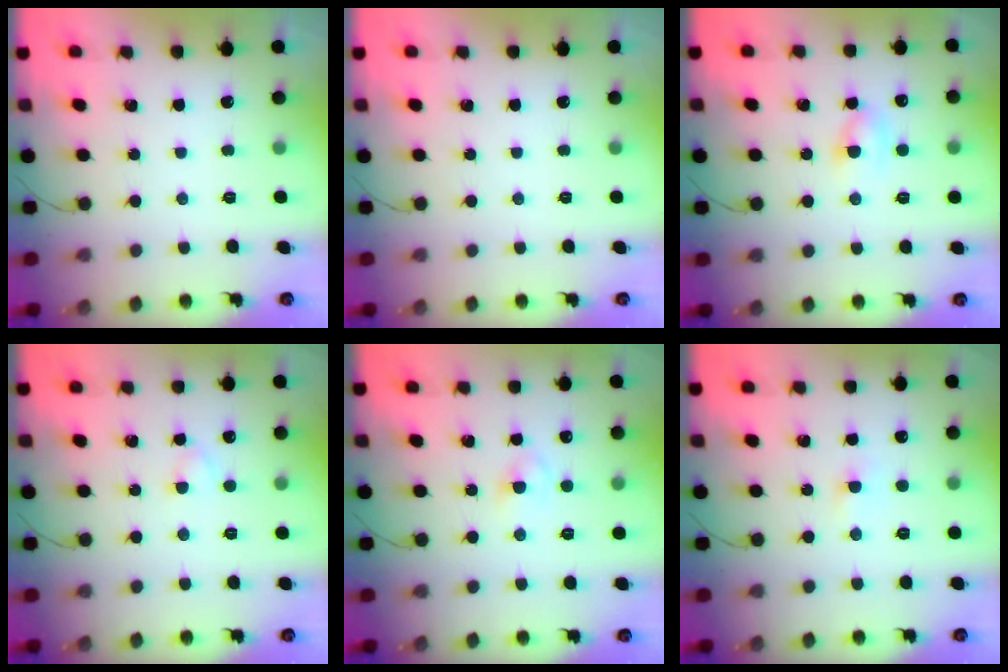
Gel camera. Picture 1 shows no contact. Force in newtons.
{"total": 0.0}
{"total": 4.3, "press": 4.0, "slide": 1.5}
{"total": 2.0, "press": 1.8, "slide": 0.9}
{"total": 2.9, "press": 2.7, "slide": 1.2}
{"total": 1.9, "press": 1.7, "slide": 0.9}